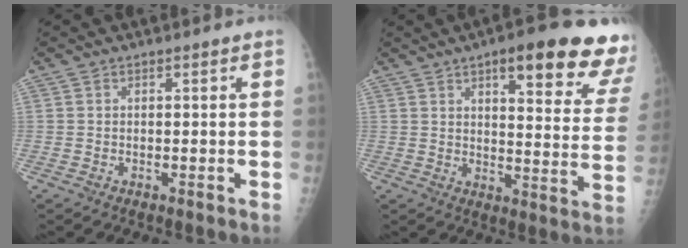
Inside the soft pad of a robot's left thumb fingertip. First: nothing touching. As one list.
[{"total": 20.9, "force": [13.3, 5.4, 15.2], "torque": [-0.160, -0.050, 0.161]}]